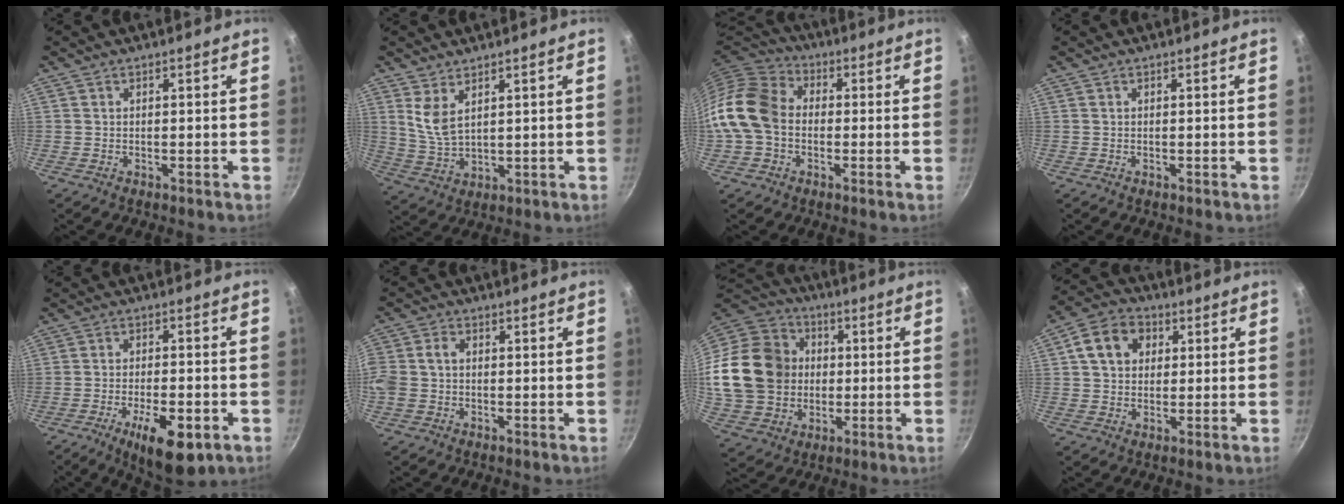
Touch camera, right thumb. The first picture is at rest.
{"total": 5.6, "force": [2.9, 2.6, 4.0], "torque": [-0.074, -0.032, 0.066]}
{"total": 13.0, "force": [-1.3, 10.0, 8.2], "torque": [-0.134, 0.027, -0.045]}
{"total": 0.0}
{"total": 11.6, "force": [-5.2, 4.4, 9.4], "torque": [-0.140, 0.014, -0.072]}
{"total": 6.8, "force": [-0.3, 5.4, 4.2], "torque": [-0.093, 0.013, -0.017]}
{"total": 22.9, "force": [1.0, 19.2, 12.5], "torque": [-0.223, 0.029, 0.029]}
{"total": 9.5, "force": [2.5, 7.5, 5.2], "torque": [-0.066, 0.013, 0.029]}